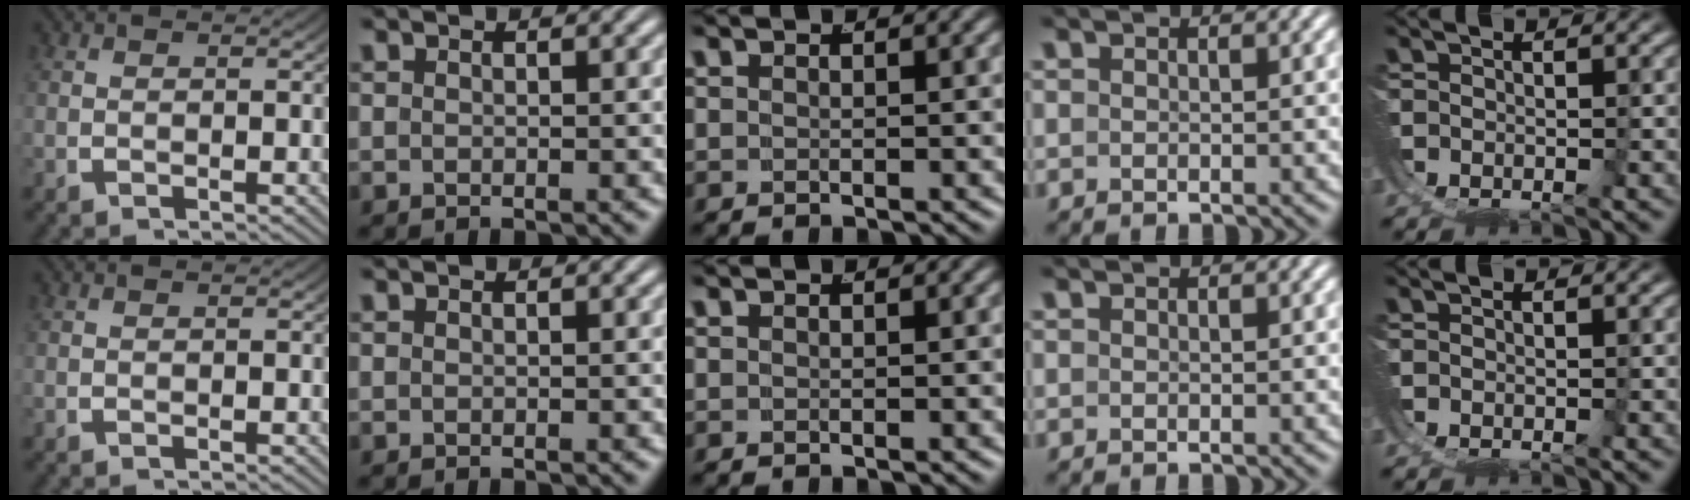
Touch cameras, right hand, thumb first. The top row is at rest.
{}